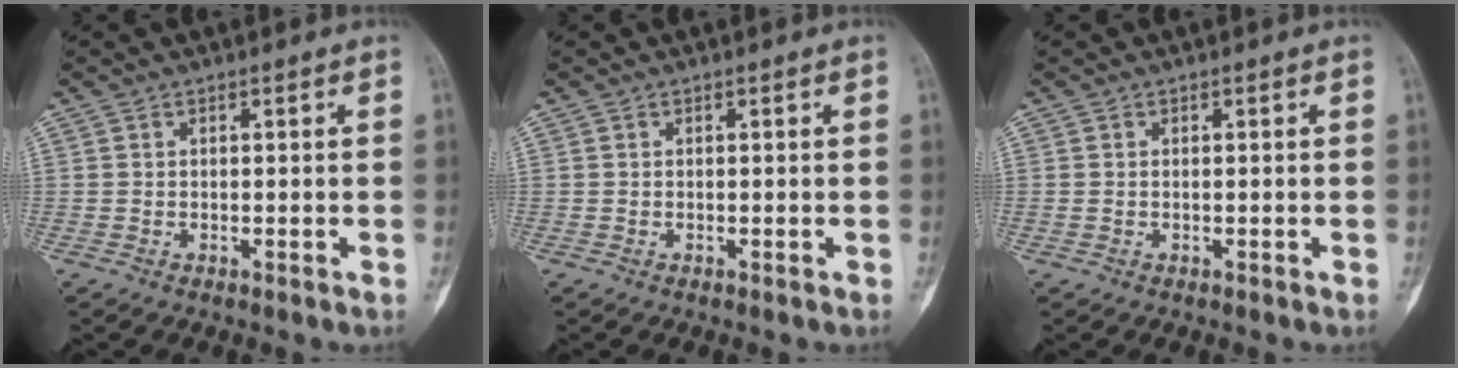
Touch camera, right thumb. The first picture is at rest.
{"total": 0.0}
{"total": 0.5, "force": [0.0, 0.4, 0.4], "torque": [-0.014, 0.005, 0.004]}